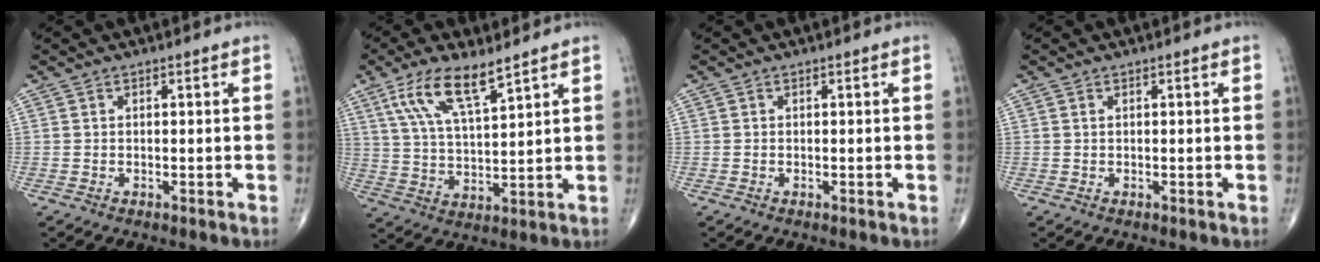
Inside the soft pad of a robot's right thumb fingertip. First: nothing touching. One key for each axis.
{"total": 10.8, "fx": 6.5, "fy": 3.1, "fz": 8.0, "tx": -0.151, "ty": -0.026, "tz": 0.134}
{"total": 0.0}
{"total": 0.0}